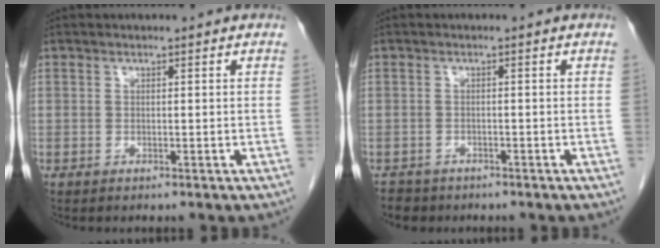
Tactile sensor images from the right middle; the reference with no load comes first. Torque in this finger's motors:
{"motor_torque": [0.29, -0.16, -0.01, 0.00]}